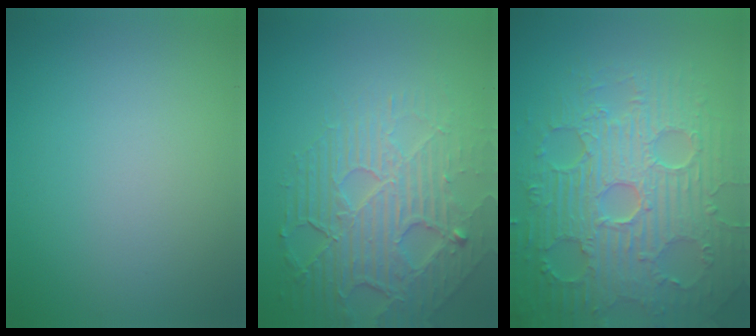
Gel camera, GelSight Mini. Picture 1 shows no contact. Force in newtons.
{"total": 7.3, "press": 5.3, "slide": 5.1}
{"total": 9.2, "press": 6.8, "slide": 6.2}